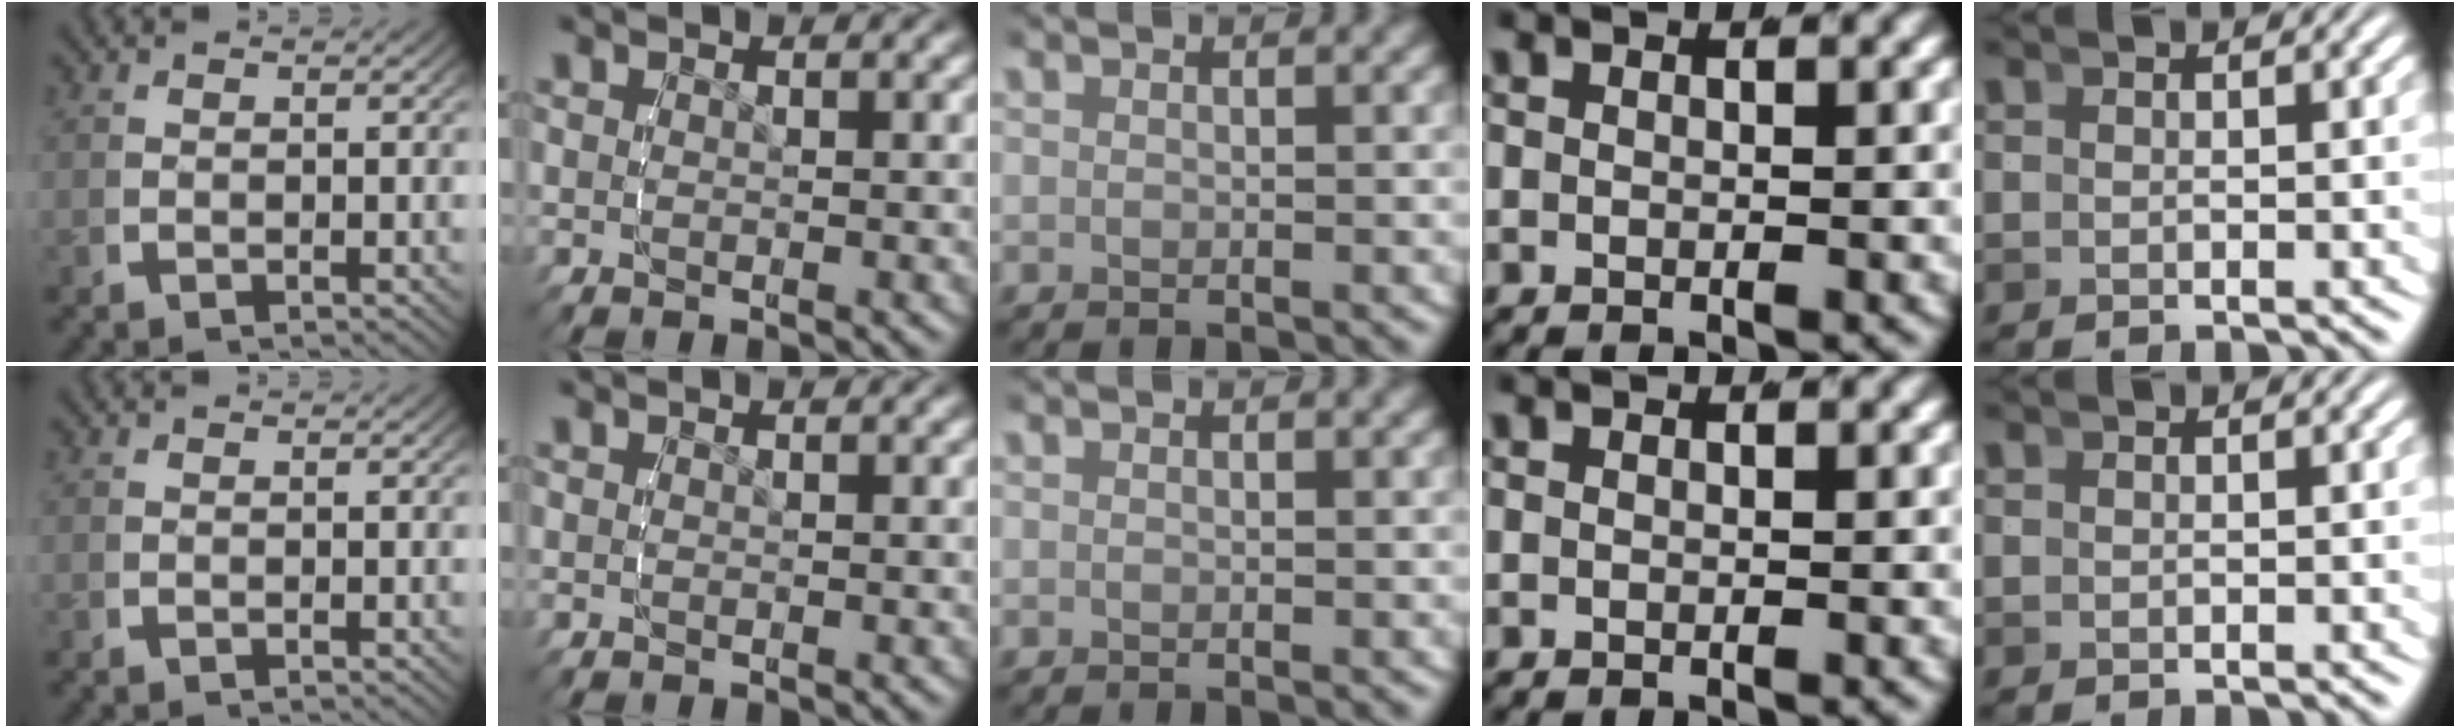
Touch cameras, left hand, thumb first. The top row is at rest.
{}